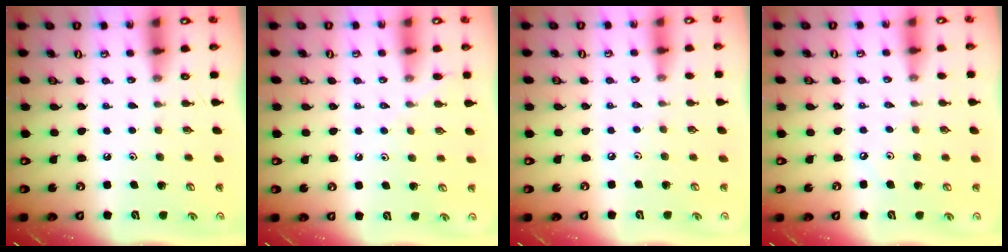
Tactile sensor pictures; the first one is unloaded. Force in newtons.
{"total": 7.1, "press": 7.1, "slide": 0.8}
{"total": 1.5, "press": 1.5, "slide": 0.4}
{"total": 1.9, "press": 1.9, "slide": 0.4}